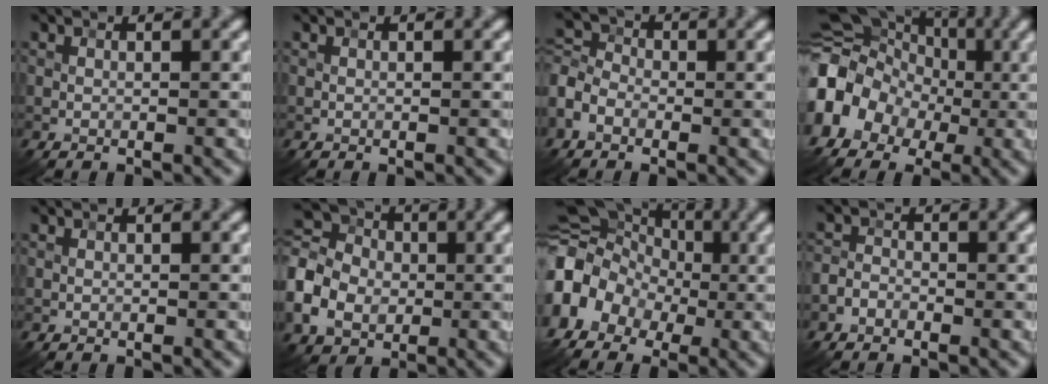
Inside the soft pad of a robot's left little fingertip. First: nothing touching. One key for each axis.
{"total": 0.0}
{"total": 3.9, "fx": -1.5, "fy": 3.0, "fz": 2.1, "tx": -0.052, "ty": 0.008, "tz": -0.041}
{"total": 8.8, "fx": -1.1, "fy": 7.9, "fz": 3.8, "tx": -0.060, "ty": 0.014, "tz": -0.046}
{"total": 0.0}
{"total": 8.4, "fx": -1.7, "fy": 6.8, "fz": 4.6, "tx": -0.132, "ty": -0.001, "tz": -0.038}
{"total": 7.8, "fx": -1.3, "fy": 7.0, "fz": 3.1, "tx": -0.049, "ty": 0.013, "tz": -0.053}
{"total": 1.4, "fx": -0.9, "fy": 1.0, "fz": 0.5, "tx": -0.006, "ty": 0.005, "tz": -0.022}